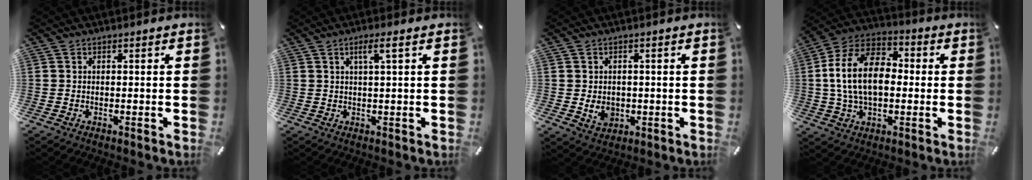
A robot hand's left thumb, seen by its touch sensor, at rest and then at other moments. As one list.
[{"total": 3.9, "force": [1.5, 0.2, 3.7], "torque": [-0.073, 0.000, 0.022]}, {"total": 4.6, "force": [-0.6, 3.9, 2.3], "torque": [-0.031, -0.002, -0.011]}, {"total": 15.9, "force": [0.1, 10.7, 11.8], "torque": [-0.257, 0.013, -0.002]}]